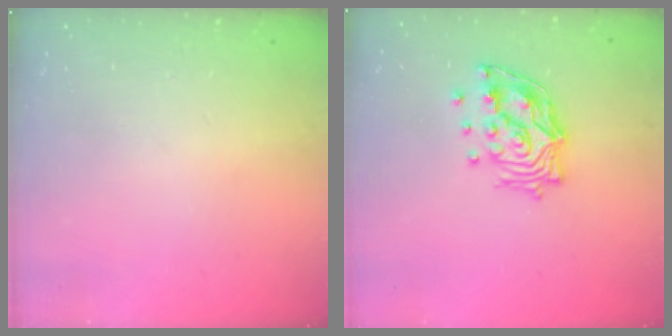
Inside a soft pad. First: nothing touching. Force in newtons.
{"total": 15.1, "press": 15.0, "slide": 1.8}